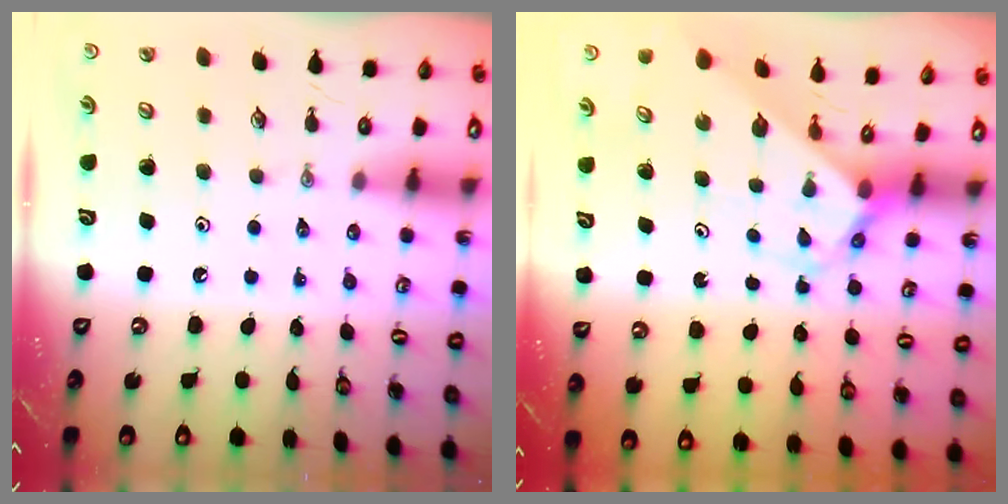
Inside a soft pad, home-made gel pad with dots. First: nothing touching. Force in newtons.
{"total": 2.7, "press": 2.7, "slide": 0.1}